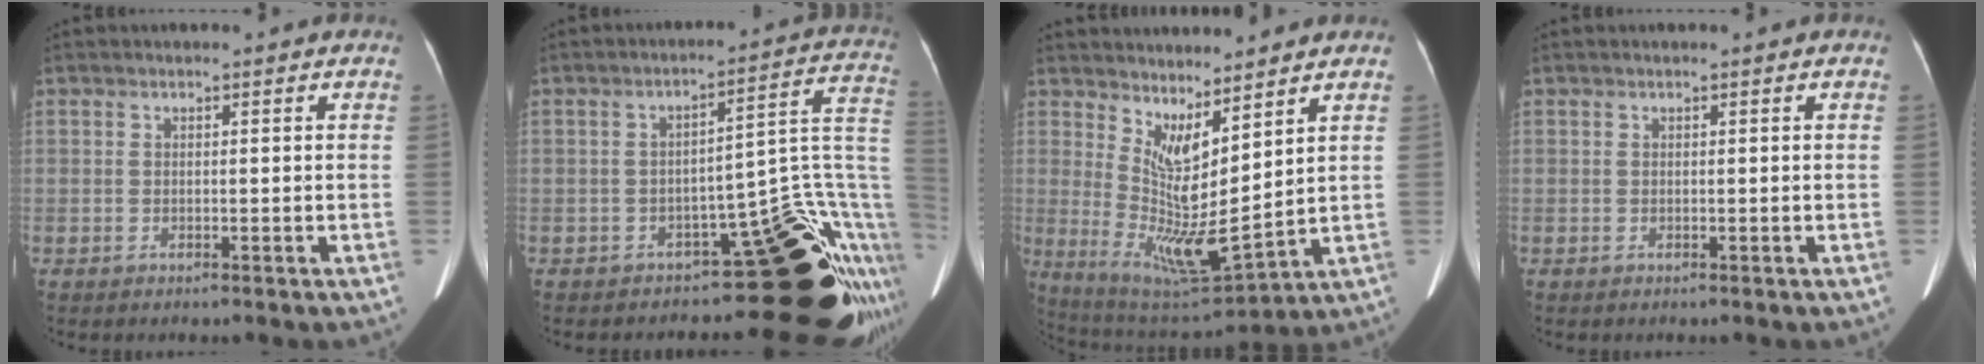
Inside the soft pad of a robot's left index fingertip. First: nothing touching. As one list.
[{"total": 19.6, "force": [-10.7, 5.7, 15.3], "torque": [-0.074, 0.064, -0.122]}, {"total": 9.5, "force": [4.4, 1.8, 8.2], "torque": [-0.164, -0.025, 0.101]}, {"total": 0.0}]